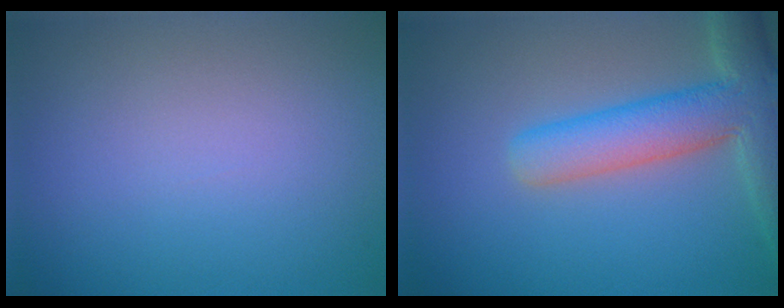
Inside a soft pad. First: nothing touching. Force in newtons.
{"total": 7.0, "press": 7.0, "slide": 0.5}